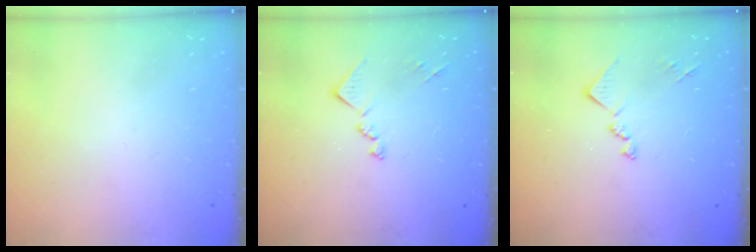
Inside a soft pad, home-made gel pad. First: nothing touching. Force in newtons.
{"total": 10.3, "press": 10.3, "slide": 0.6}
{"total": 10.3, "press": 10.3, "slide": 0.6}